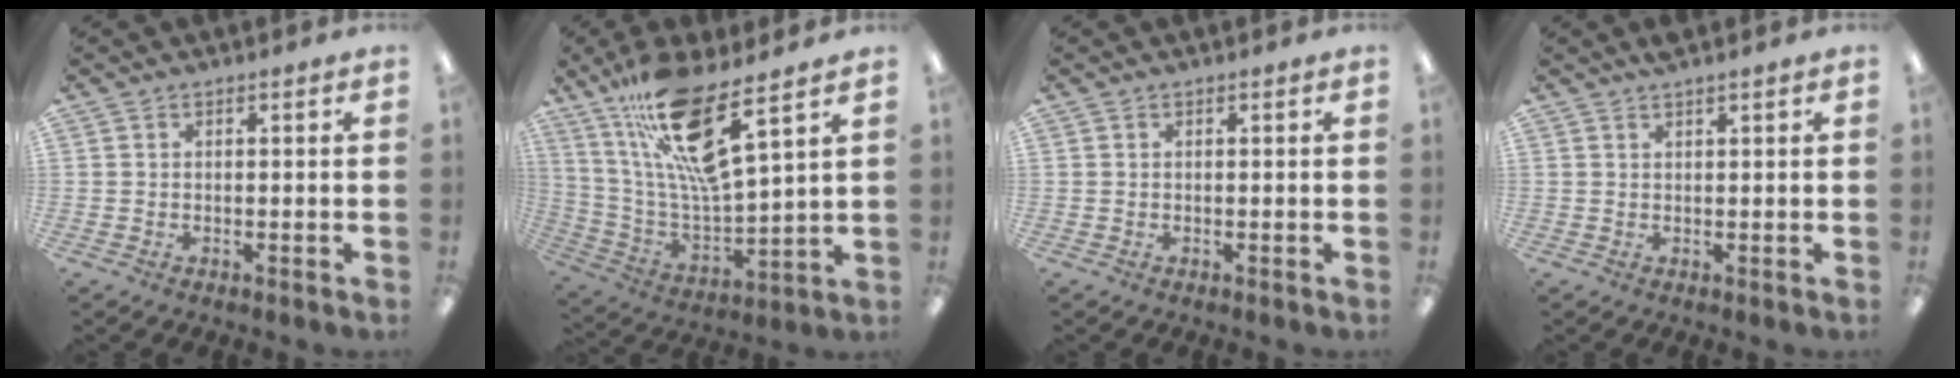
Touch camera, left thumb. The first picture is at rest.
{"total": 19.8, "force": [12.7, 4.5, 14.5], "torque": [-0.275, -0.067, 0.210]}
{"total": 0.0}
{"total": 1.5, "force": [1.3, 0.1, 0.7], "torque": [-0.015, 0.000, 0.023]}